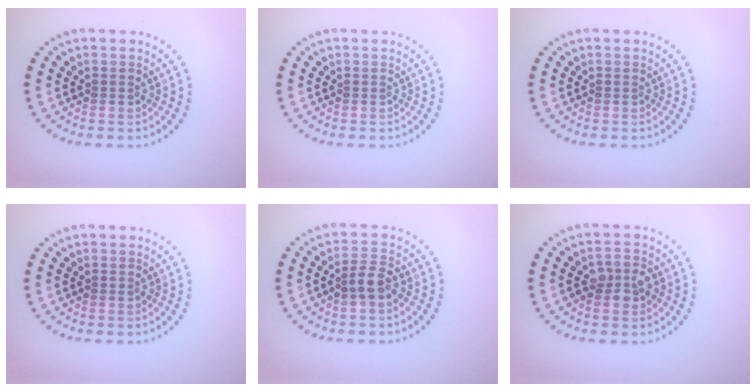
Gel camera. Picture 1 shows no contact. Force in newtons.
{"total": 0.0}
{"total": 0.0}
{"total": 0.0}
{"total": 2.0, "press": 1.8, "slide": 0.9}
{"total": 2.5, "press": 2.5, "slide": 0.5}